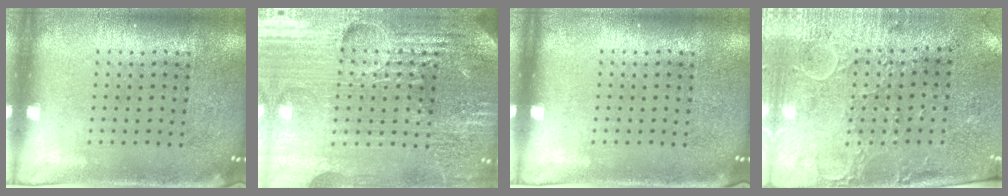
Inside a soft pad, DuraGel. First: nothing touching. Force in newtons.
{"total": 5.7, "press": 5.2, "slide": 2.5}
{"total": 0.0}
{"total": 3.0, "press": 2.5, "slide": 1.6}